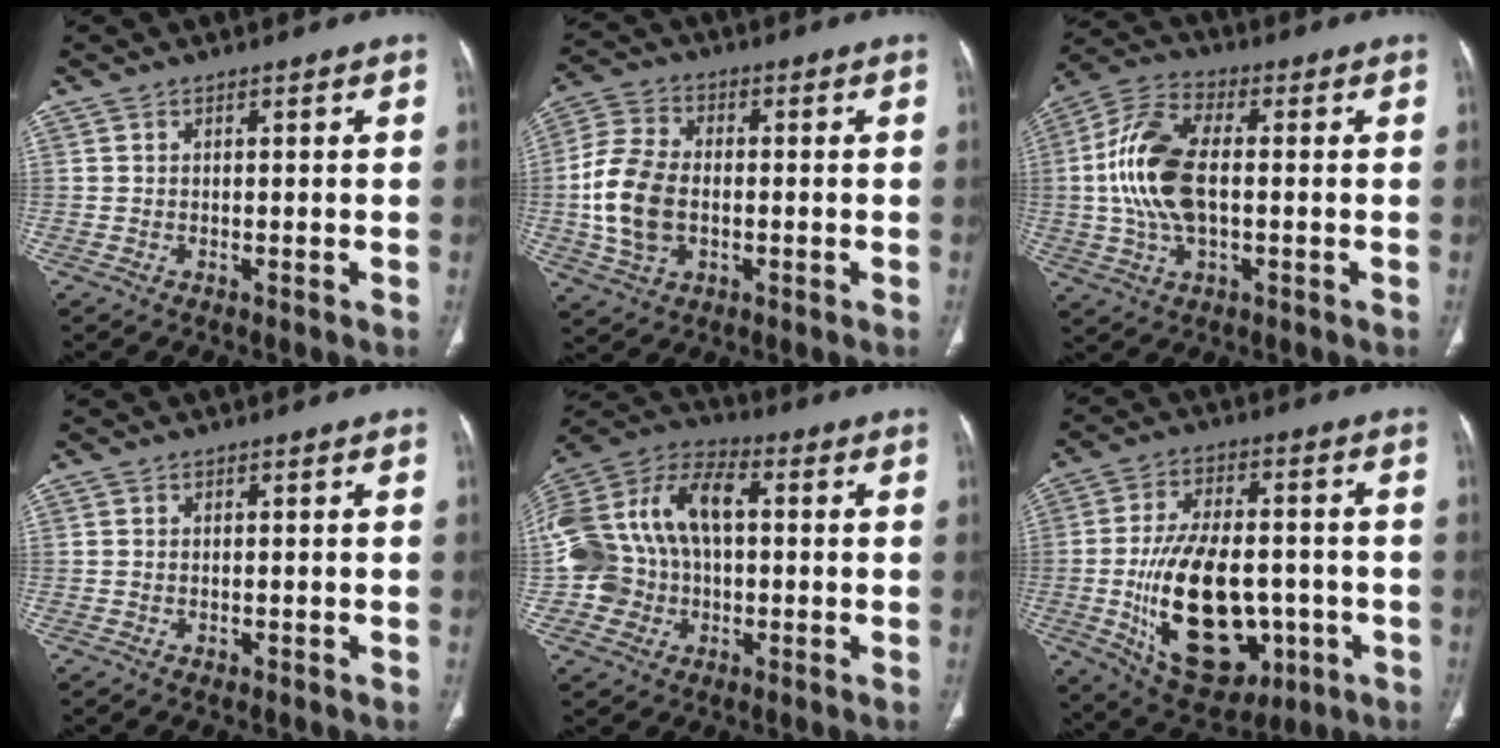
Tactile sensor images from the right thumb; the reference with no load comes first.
{"total": 12.6, "force": [-1.3, 8.5, 9.2], "torque": [-0.186, 0.013, -0.026]}
{"total": 14.6, "force": [0.0, 7.6, 12.4], "torque": [-0.260, 0.019, -0.003]}
{"total": 0.8, "force": [-0.1, 0.6, 0.5], "torque": [-0.012, -0.002, 0.001]}
{"total": 21.8, "force": [0.8, 16.1, 14.6], "torque": [-0.305, 0.048, 0.018]}
{"total": 22.8, "force": [-4.7, 13.2, 18.0], "torque": [-0.284, 0.012, -0.048]}